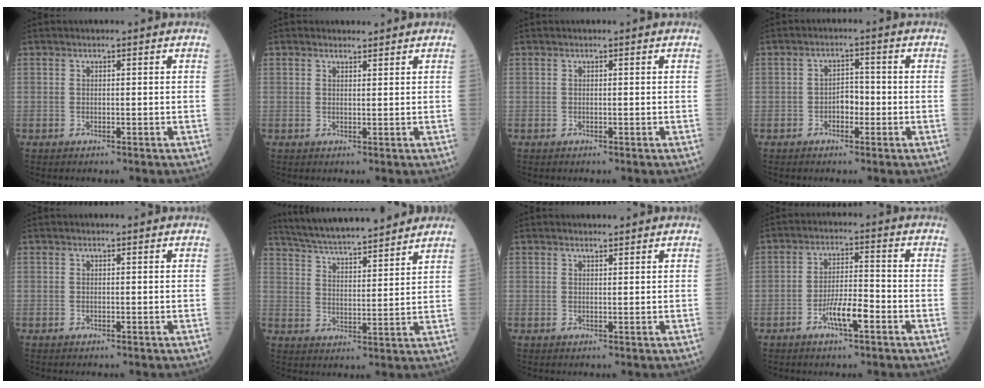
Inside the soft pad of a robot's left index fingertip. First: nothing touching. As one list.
[{"total": 1.2, "force": [1.1, 0.4, 0.0], "torque": [-0.006, 0.000, 0.016]}, {"total": 0.0}, {"total": 2.8, "force": [-1.0, 1.6, 2.1], "torque": [-0.029, 0.009, -0.020]}, {"total": 0.0}, {"total": 16.9, "force": [15.1, 1.9, 7.2], "torque": [-0.122, 0.019, 0.236]}, {"total": 1.1, "force": [1.0, 0.2, 0.0], "torque": [-0.009, -0.002, 0.017]}, {"total": 5.6, "force": [-2.8, 1.0, 4.7], "torque": [-0.093, 0.000, -0.053]}]